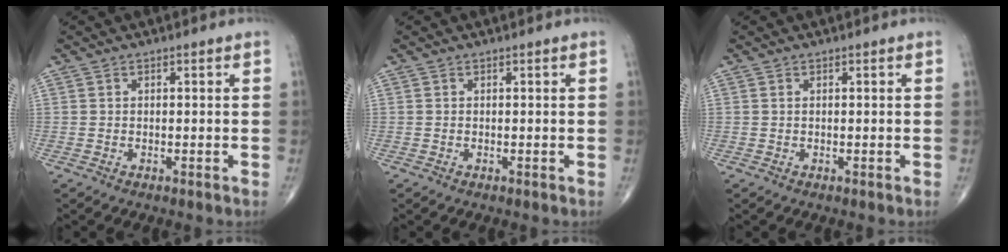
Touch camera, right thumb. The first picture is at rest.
{"total": 0.0}
{"total": 0.0}